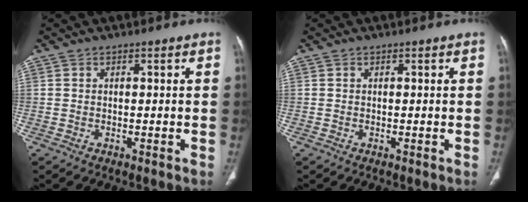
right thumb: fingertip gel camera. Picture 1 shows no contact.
{"total": 0.0}